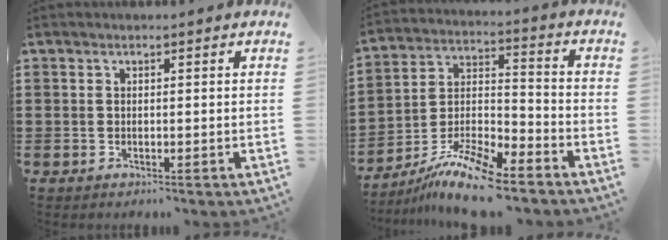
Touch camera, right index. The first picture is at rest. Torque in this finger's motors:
{"motor_torque": [1.19, -0.95, 0.70, 0.11]}